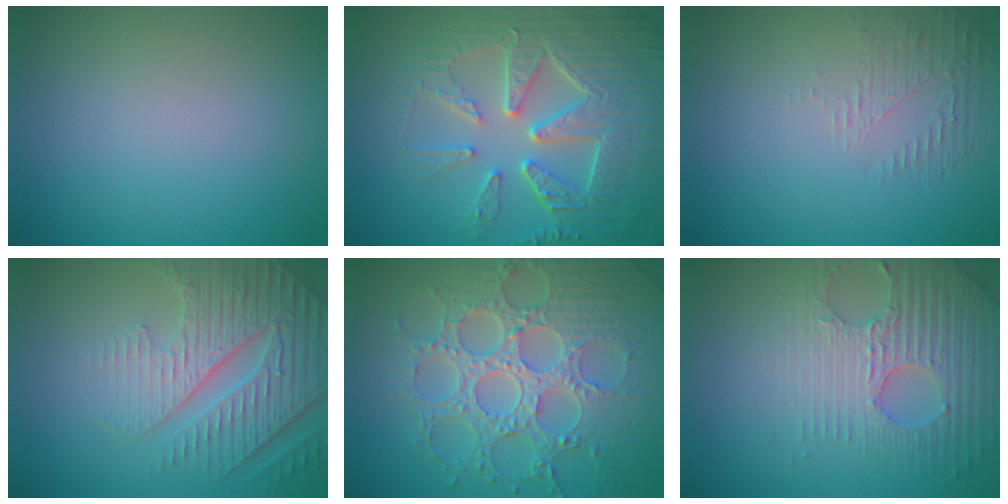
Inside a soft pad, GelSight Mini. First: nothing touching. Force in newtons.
{"total": 8.6, "press": 6.4, "slide": 5.8}
{"total": 1.6, "press": 0.4, "slide": 1.6}
{"total": 6.1, "press": 4.9, "slide": 3.5}
{"total": 8.7, "press": 6.5, "slide": 5.8}
{"total": 4.8, "press": 4.3, "slide": 2.2}